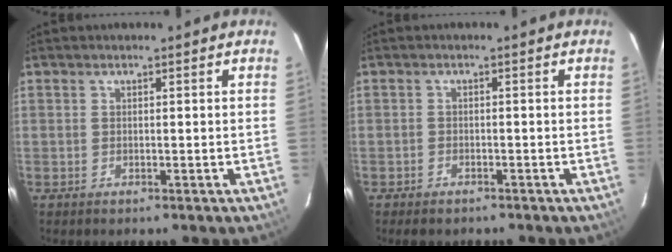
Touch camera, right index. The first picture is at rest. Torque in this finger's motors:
{"motor_torque": [0.06, -0.02, -0.04, -0.01]}